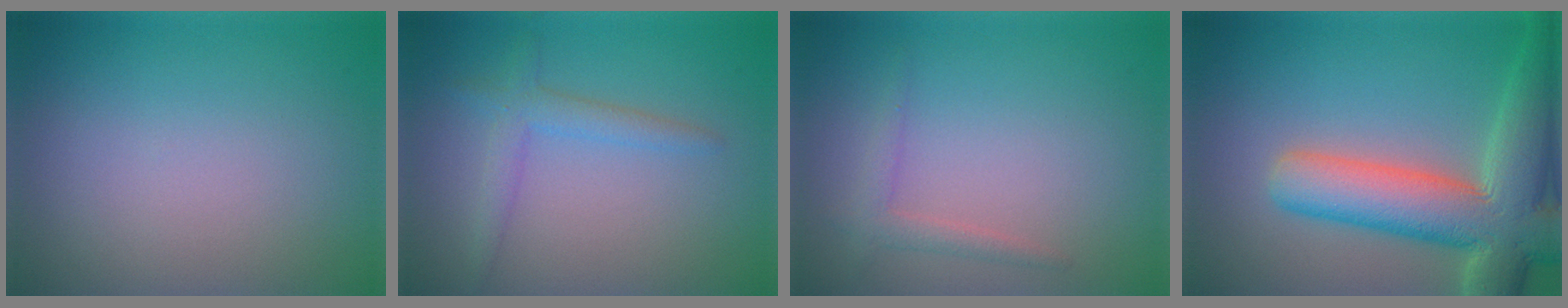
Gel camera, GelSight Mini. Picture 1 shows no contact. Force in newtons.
{"total": 1.3, "press": 1.3, "slide": 0.1}
{"total": 1.5, "press": 1.4, "slide": 0.1}
{"total": 10.6, "press": 10.5, "slide": 0.7}